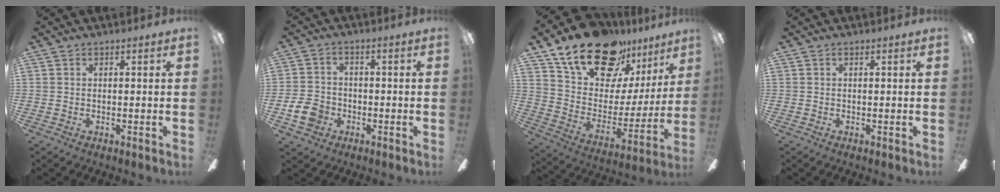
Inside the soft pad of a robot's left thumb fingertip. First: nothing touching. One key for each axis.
{"total": 6.7, "fx": -2.6, "fy": 5.4, "fz": 3.1, "tx": -0.084, "ty": 0.014, "tz": -0.049}
{"total": 22.4, "fx": 16.7, "fy": 10.7, "fz": 10.3, "tx": -0.183, "ty": -0.105, "tz": 0.304}
{"total": 0.0}